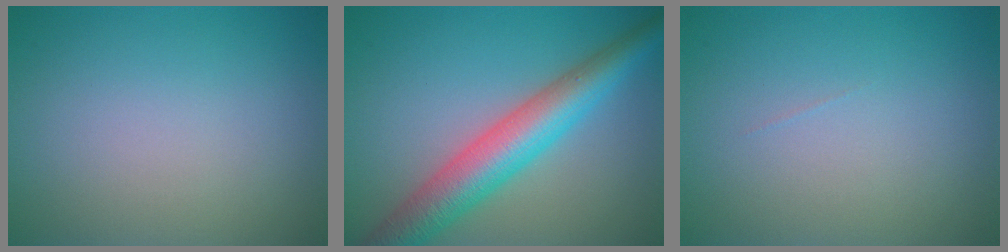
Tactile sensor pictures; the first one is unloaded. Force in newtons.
{"total": 7.0, "press": 7.0, "slide": 0.0}
{"total": 0.0}